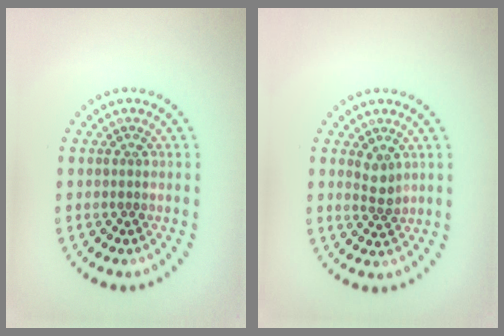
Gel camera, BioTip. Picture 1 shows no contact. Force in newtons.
{"total": 1.8, "press": 1.4, "slide": 1.0}